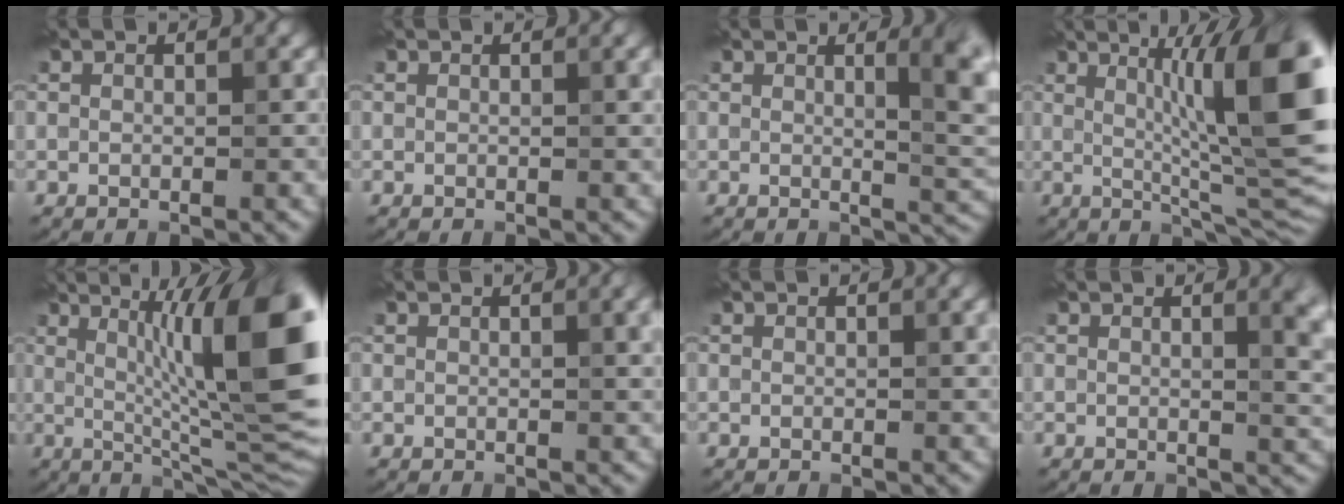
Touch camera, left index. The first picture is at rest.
{"total": 1.3, "force": [0.6, 0.3, 1.1], "torque": [-0.015, 0.001, 0.011]}
{"total": 5.7, "force": [1.4, 1.8, 5.2], "torque": [-0.051, -0.003, 0.021]}
{"total": 12.4, "force": [2.4, 2.4, 11.9], "torque": [-0.150, 0.005, 0.042]}
{"total": 13.9, "force": [2.6, 3.0, 13.3], "torque": [-0.169, 0.008, 0.041]}
{"total": 2.6, "force": [1.0, 0.8, 2.3], "torque": [-0.031, 0.004, 0.016]}
{"total": 1.0, "force": [0.5, 0.2, 0.8], "torque": [-0.011, 0.000, 0.009]}
{"total": 4.8, "force": [1.4, 1.9, 4.1], "torque": [-0.032, -0.001, 0.022]}